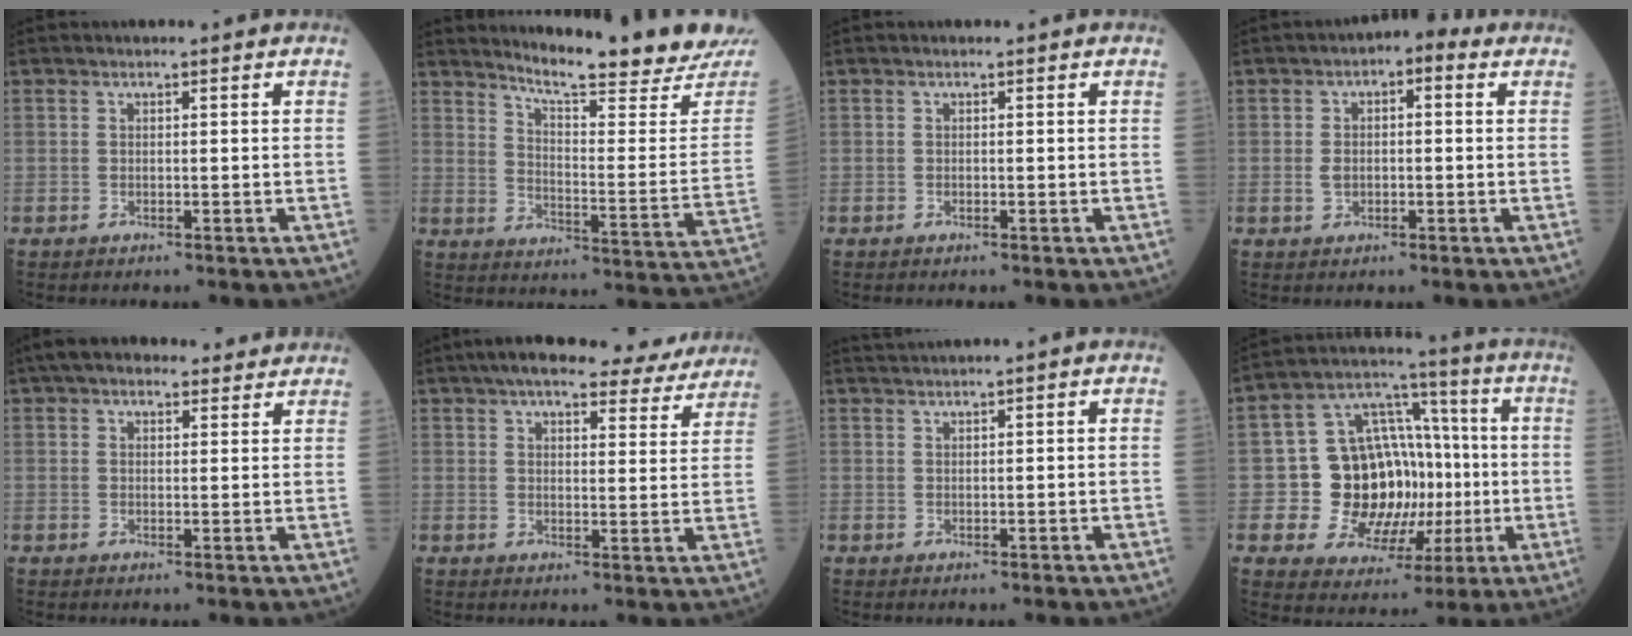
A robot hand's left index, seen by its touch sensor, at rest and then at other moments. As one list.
[{"total": 17.4, "force": [16.3, -0.7, 6.1], "torque": [-0.098, -0.090, 0.214]}, {"total": 0.0}, {"total": 4.9, "force": [1.1, 2.7, 3.9], "torque": [-0.071, 0.025, 0.011]}, {"total": 9.9, "force": [8.3, 3.4, 4.2], "torque": [-0.057, 0.041, 0.120]}, {"total": 18.4, "force": [16.2, 4.1, 7.8], "torque": [-0.106, 0.023, 0.203]}, {"total": 1.8, "force": [1.4, -0.7, 0.7], "torque": [-0.017, 0.010, 0.033]}, {"total": 15.6, "force": [-1.4, 11.8, 10.0], "torque": [-0.164, 0.034, -0.006]}]